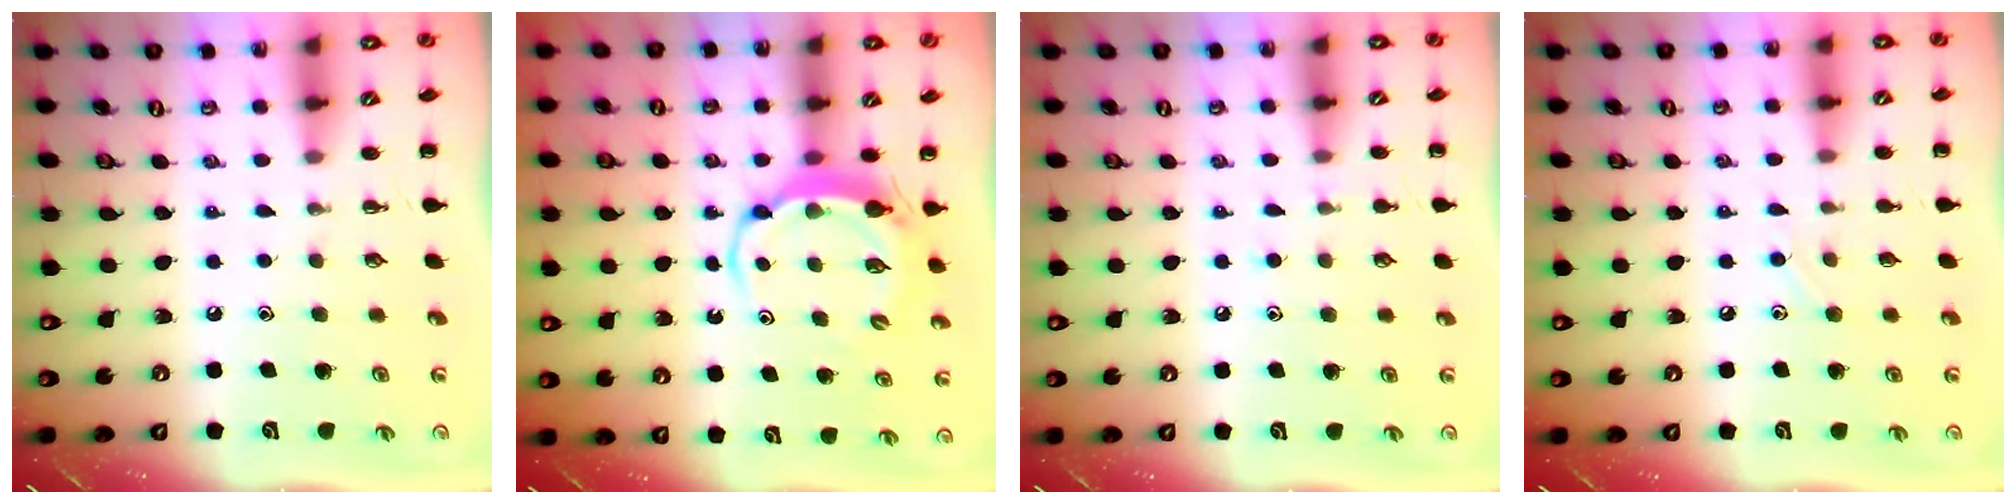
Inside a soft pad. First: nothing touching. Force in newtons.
{"total": 5.6, "press": 5.5, "slide": 0.6}
{"total": 4.5, "press": 4.1, "slide": 1.6}
{"total": 4.0, "press": 3.8, "slide": 1.2}